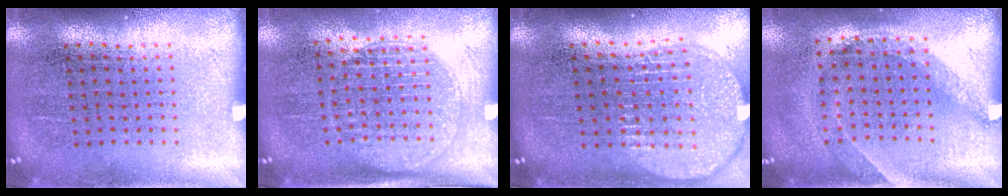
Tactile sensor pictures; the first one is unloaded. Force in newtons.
{"total": 1.5, "press": 1.3, "slide": 0.8}
{"total": 2.0, "press": 1.7, "slide": 1.1}
{"total": 1.4, "press": 1.0, "slide": 1.0}